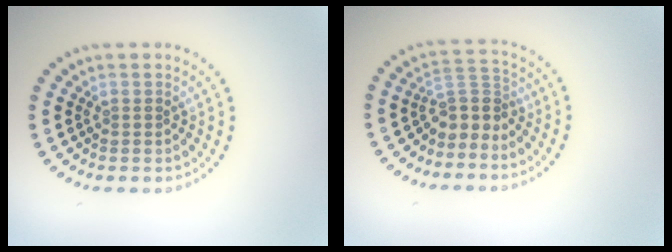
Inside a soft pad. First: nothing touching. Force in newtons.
{"total": 2.9, "press": 2.0, "slide": 2.1}